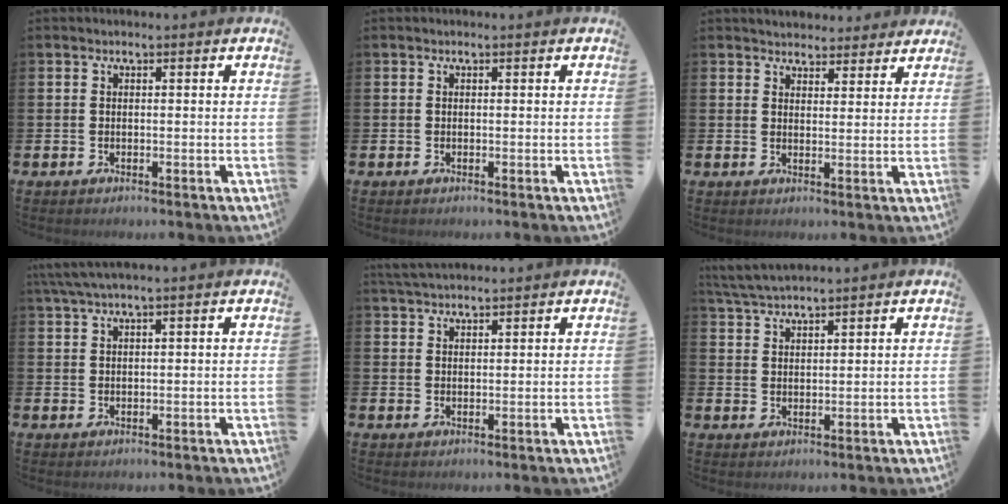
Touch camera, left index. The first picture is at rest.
{"total": 0.0}
{"total": 3.6, "force": [3.4, 1.1, -0.4], "torque": [0.009, -0.021, 0.059]}
{"total": 2.8, "force": [2.2, 0.0, 1.8], "torque": [-0.040, 0.003, 0.040]}
{"total": 3.2, "force": [3.0, 0.6, 0.8], "torque": [-0.016, -0.008, 0.056]}
{"total": 3.8, "force": [3.7, 0.2, 0.8], "torque": [-0.026, -0.012, 0.069]}